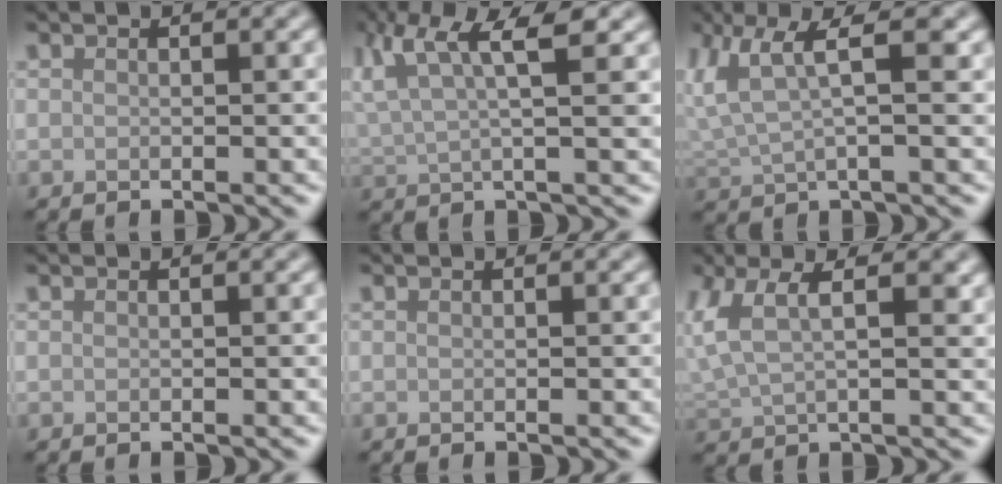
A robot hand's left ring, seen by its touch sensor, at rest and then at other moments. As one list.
[{"total": 7.1, "force": [3.6, 2.0, 5.8], "torque": [-0.117, 0.009, 0.066]}, {"total": 4.6, "force": [1.9, 1.2, 4.0], "torque": [-0.095, 0.002, 0.041]}, {"total": 0.0}, {"total": 0.0}, {"total": 5.3, "force": [2.2, 2.2, 4.4], "torque": [-0.106, 0.004, 0.047]}]